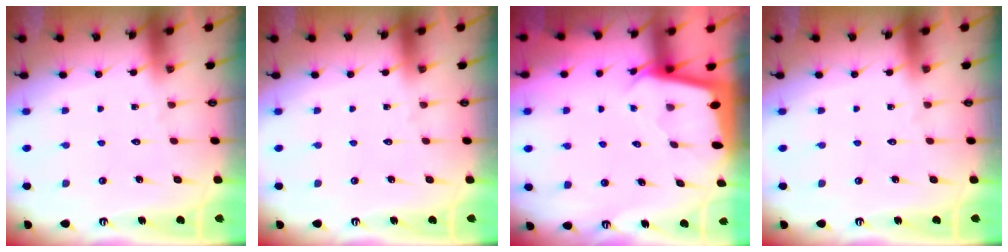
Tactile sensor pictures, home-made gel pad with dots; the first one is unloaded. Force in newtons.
{"total": 0.0}
{"total": 2.2, "press": 2.1, "slide": 0.3}
{"total": 0.0}